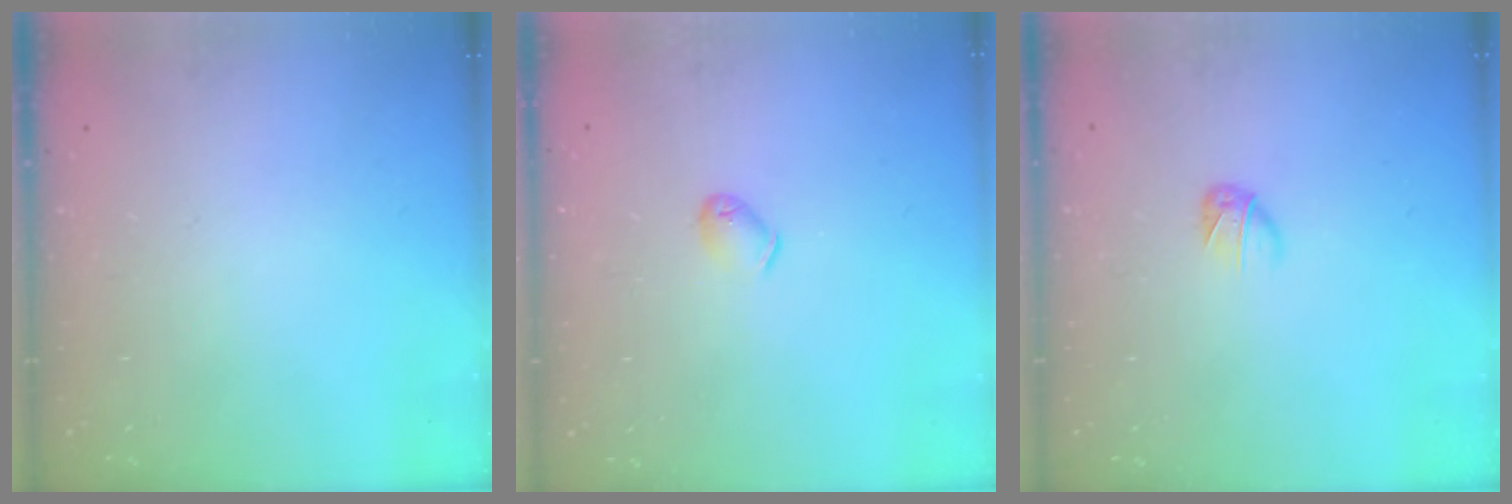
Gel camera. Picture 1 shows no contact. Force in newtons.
{"total": 4.9, "press": 4.8, "slide": 0.9}
{"total": 3.4, "press": 3.3, "slide": 0.9}